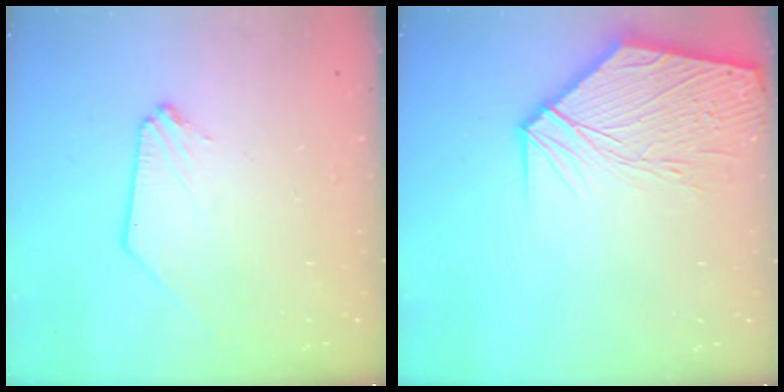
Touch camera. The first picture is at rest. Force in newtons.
{"total": 11.1, "press": 10.9, "slide": 1.8}